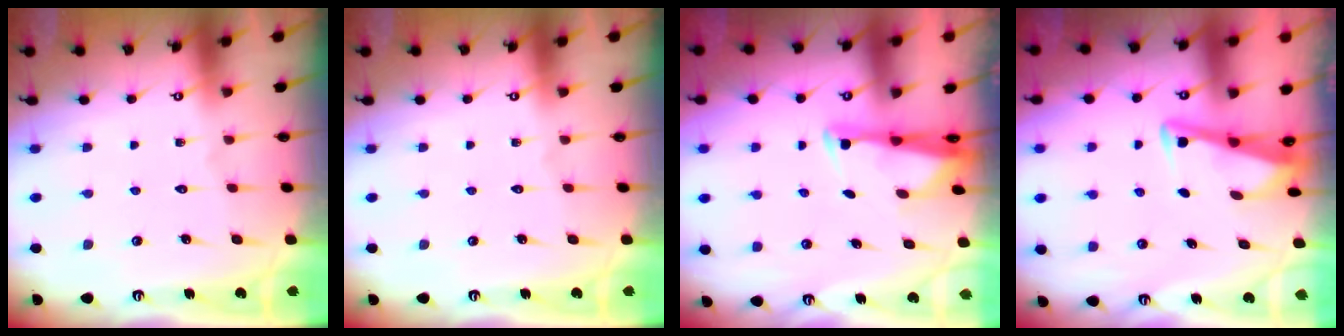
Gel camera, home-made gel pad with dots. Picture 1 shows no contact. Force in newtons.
{"total": 0.0}
{"total": 2.9, "press": 2.8, "slide": 0.8}
{"total": 3.5, "press": 3.5, "slide": 0.3}